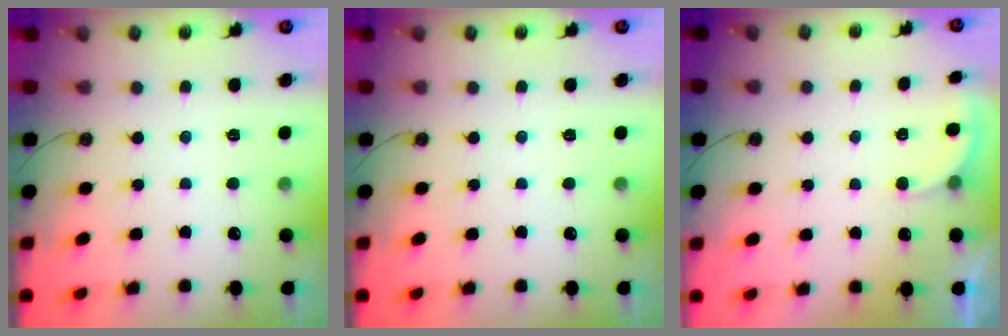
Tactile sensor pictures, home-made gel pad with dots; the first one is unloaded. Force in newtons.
{"total": 0.0}
{"total": 2.5, "press": 2.4, "slide": 0.7}